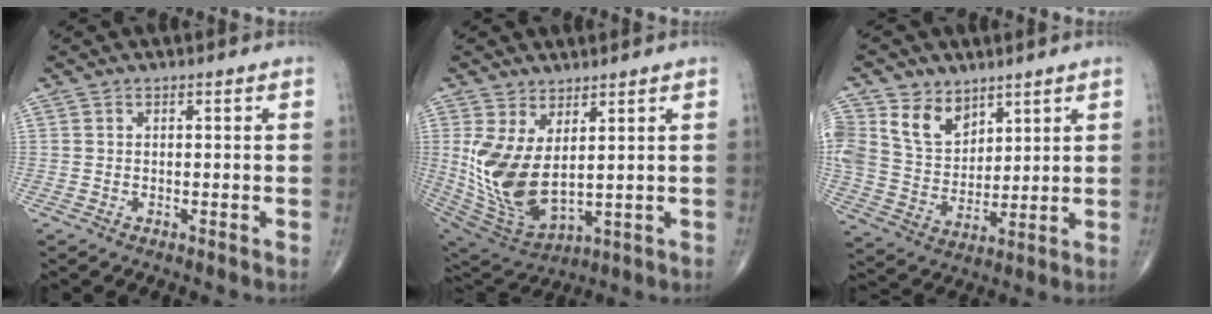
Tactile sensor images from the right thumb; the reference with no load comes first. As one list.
[{"total": 13.9, "force": [2.8, 6.9, 11.7], "torque": [-0.241, -0.034, 0.081]}, {"total": 11.9, "force": [6.7, 8.4, 5.1], "torque": [-0.076, -0.028, 0.139]}]